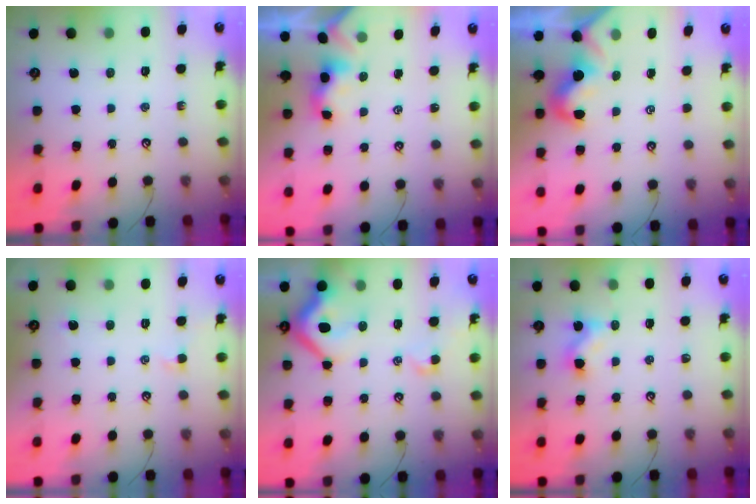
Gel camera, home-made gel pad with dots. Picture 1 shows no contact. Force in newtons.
{"total": 1.1, "press": 1.0, "slide": 0.4}
{"total": 1.9, "press": 1.8, "slide": 0.6}
{"total": 2.0, "press": 2.0, "slide": 0.4}
{"total": 10.2, "press": 10.1, "slide": 1.4}
{"total": 3.0, "press": 2.9, "slide": 0.4}